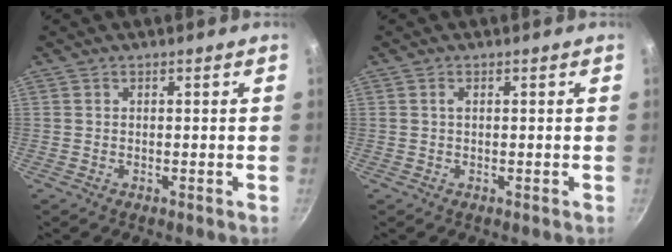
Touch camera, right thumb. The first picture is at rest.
{"total": 0.8, "force": [0.2, 0.4, 0.6], "torque": [-0.011, 0.003, 0.003]}